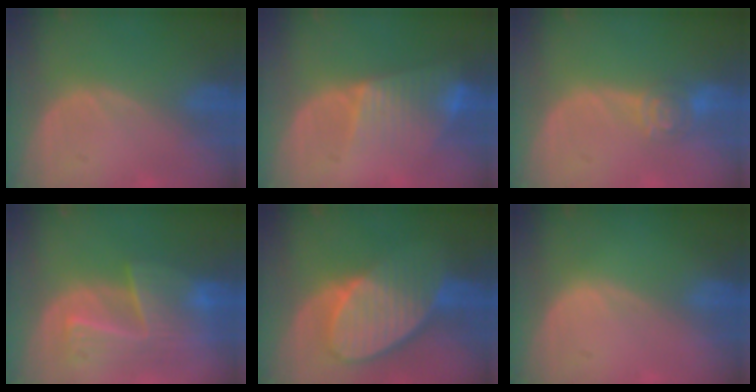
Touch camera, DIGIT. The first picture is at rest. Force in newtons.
{"total": 7.9, "press": 6.8, "slide": 4.0}
{"total": 4.6, "press": 4.2, "slide": 1.9}
{"total": 9.5, "press": 8.4, "slide": 4.5}
{"total": 10.0, "press": 8.7, "slide": 4.8}
{"total": 0.0}